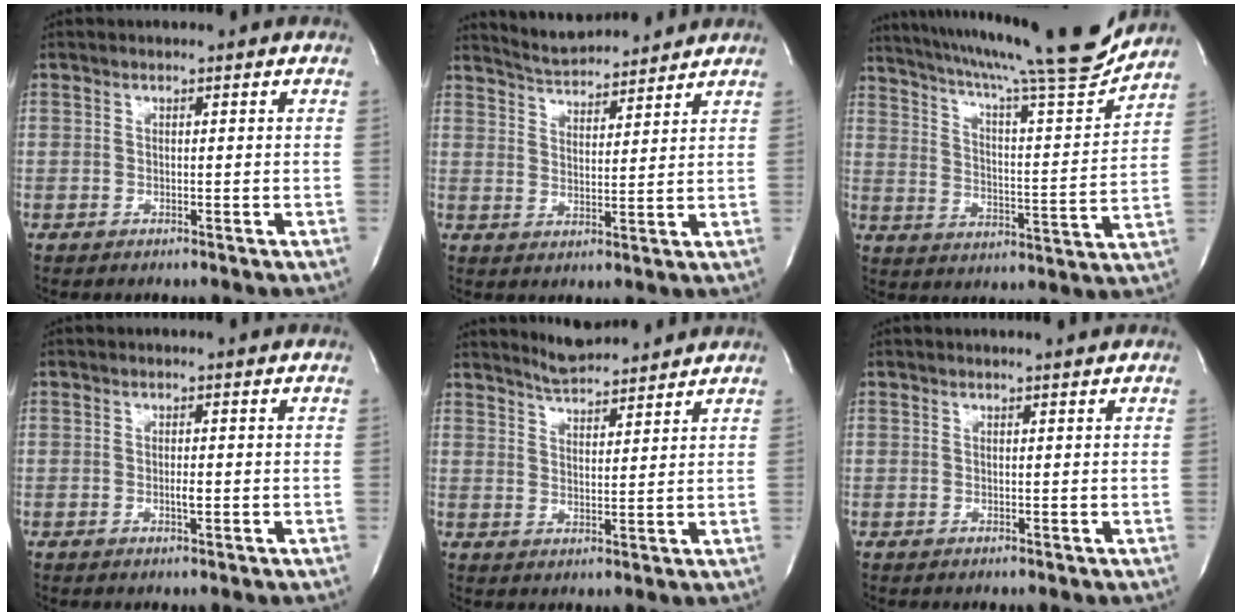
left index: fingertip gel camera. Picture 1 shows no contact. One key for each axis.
{"total": 8.9, "fx": 8.6, "fy": 0.9, "fz": 1.9, "tx": -0.043, "ty": 0.016, "tz": 0.142}
{"total": 21.9, "fx": 19.6, "fy": -0.2, "fz": 9.8, "tx": -0.168, "ty": -0.039, "tz": 0.280}
{"total": 1.1, "fx": -0.3, "fy": 0.1, "fz": 1.0, "tx": -0.021, "ty": -0.003, "tz": -0.003}
{"total": 7.1, "fx": 6.8, "fy": 0.6, "fz": 1.8, "tx": -0.040, "ty": 0.011, "tz": 0.113}
{"total": 1.3, "fx": 1.2, "fy": -0.3, "fz": 0.3, "tx": -0.010, "ty": -0.001, "tz": 0.016}